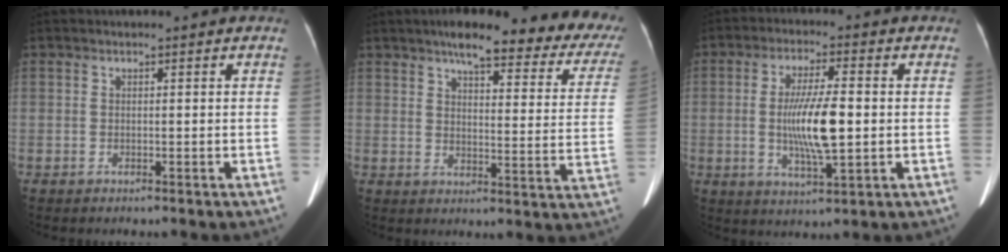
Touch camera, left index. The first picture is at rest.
{"total": 22.0, "force": [18.3, 5.0, 11.1], "torque": [-0.117, -0.015, 0.200]}
{"total": 9.6, "force": [-0.5, 1.5, 9.5], "torque": [-0.182, -0.007, -0.008]}